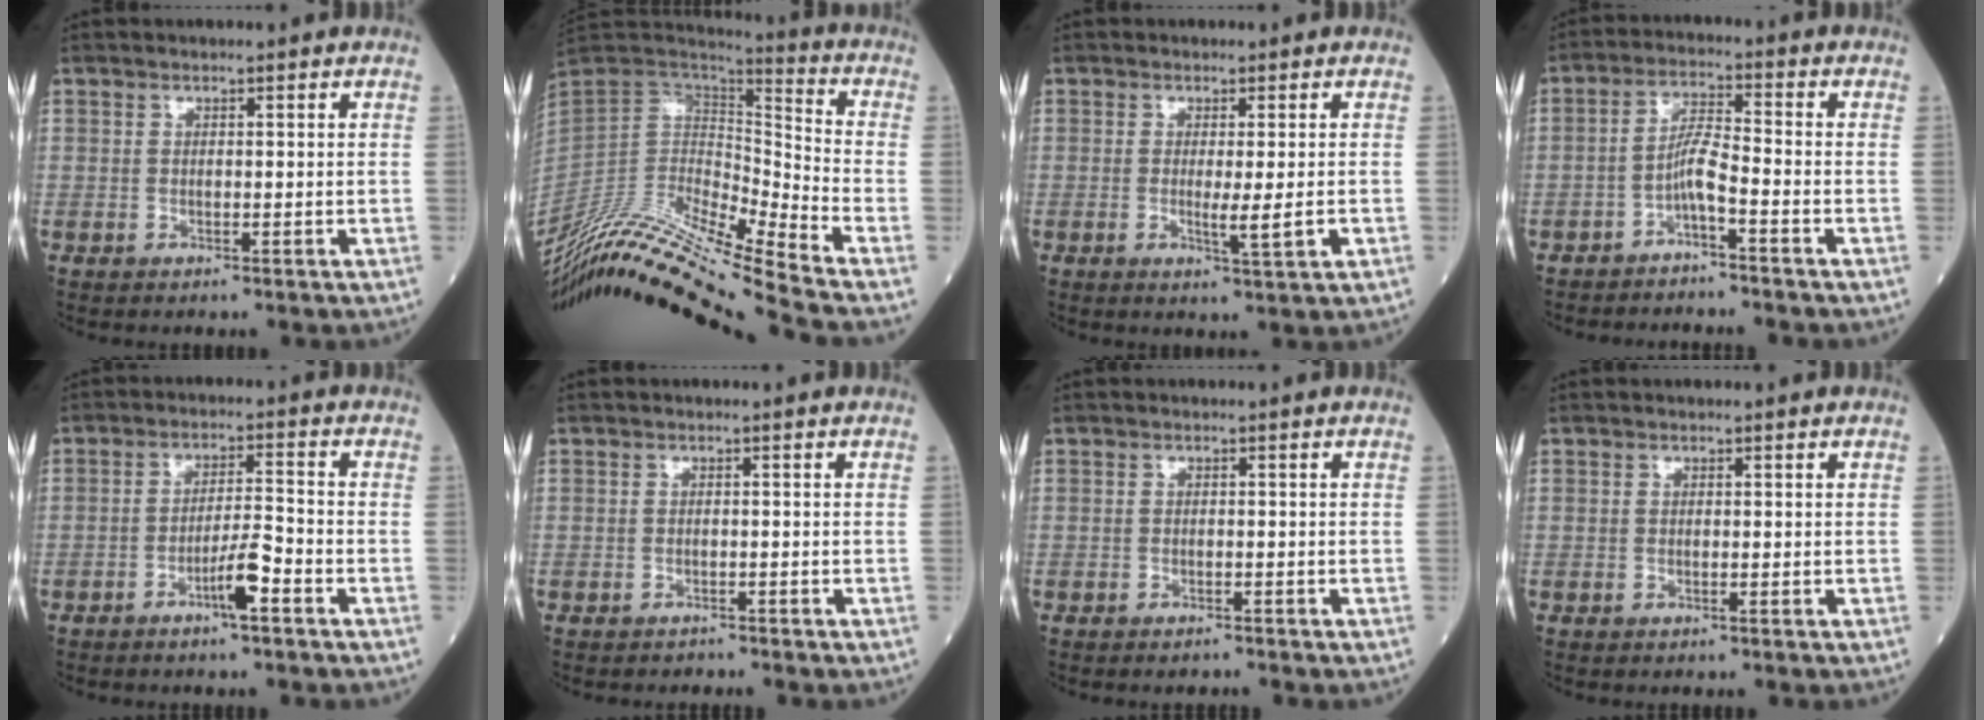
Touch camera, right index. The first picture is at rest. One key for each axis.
{"total": 25.1, "fx": -22.4, "fy": -1.4, "fz": 11.2, "tx": -0.233, "ty": -0.018, "tz": -0.397}
{"total": 3.6, "fx": -0.7, "fy": -0.2, "fz": 3.6, "tx": -0.058, "ty": -0.010, "tz": -0.011}
{"total": 4.5, "fx": -2.8, "fy": -0.1, "fz": 3.6, "tx": -0.068, "ty": 0.008, "tz": -0.056}
{"total": 4.8, "fx": -2.7, "fy": 0.1, "fz": 3.9, "tx": -0.068, "ty": 0.001, "tz": -0.050}
{"total": 1.1, "fx": -1.0, "fy": 0.2, "fz": -0.3, "tx": 0.003, "ty": -0.004, "tz": -0.018}
{"total": 1.1, "fx": -1.0, "fy": 0.1, "fz": 0.2, "tx": -0.005, "ty": -0.002, "tz": -0.014}
{"total": 0.0}